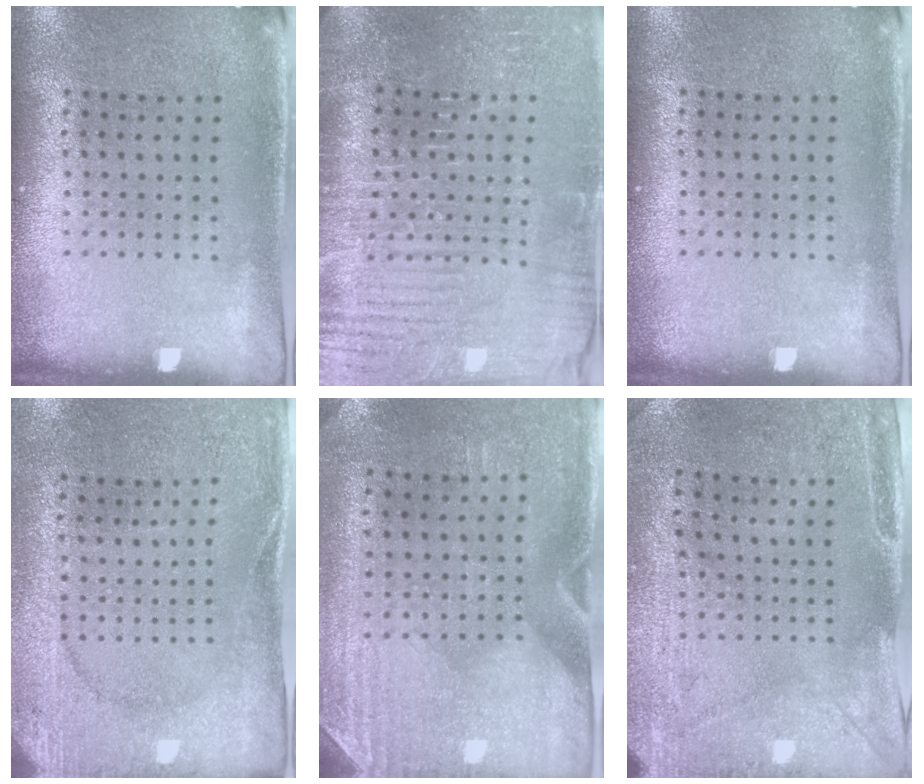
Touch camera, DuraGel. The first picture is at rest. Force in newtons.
{"total": 4.5, "press": 4.3, "slide": 1.2}
{"total": 0.0}
{"total": 2.6, "press": 2.5, "slide": 0.6}
{"total": 2.9, "press": 2.5, "slide": 1.5}
{"total": 3.0, "press": 2.4, "slide": 1.8}